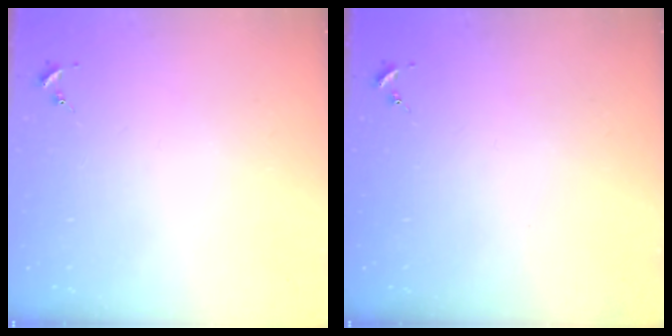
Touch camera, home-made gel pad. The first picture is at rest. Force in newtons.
{"total": 0.0}